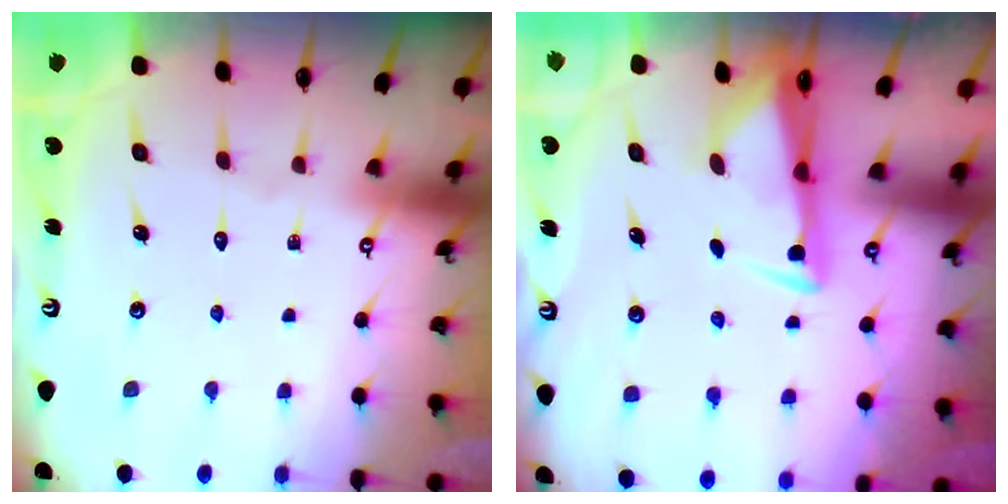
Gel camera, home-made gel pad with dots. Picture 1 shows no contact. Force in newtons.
{"total": 2.9, "press": 2.8, "slide": 0.9}